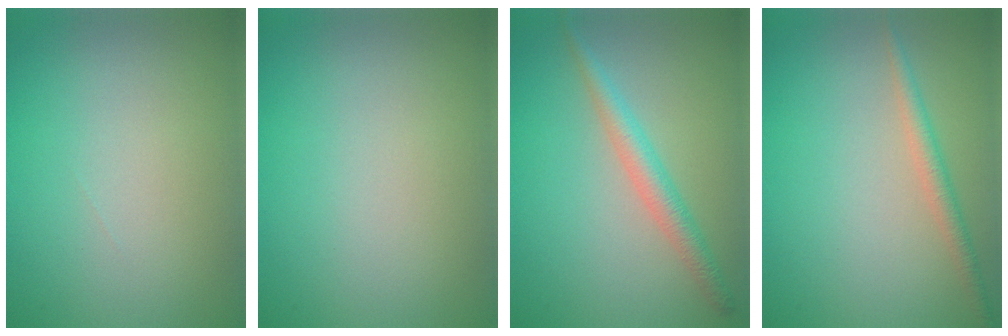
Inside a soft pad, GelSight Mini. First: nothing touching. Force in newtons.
{"total": 0.0}
{"total": 2.6, "press": 2.6, "slide": 0.1}
{"total": 1.8, "press": 1.8, "slide": 0.1}